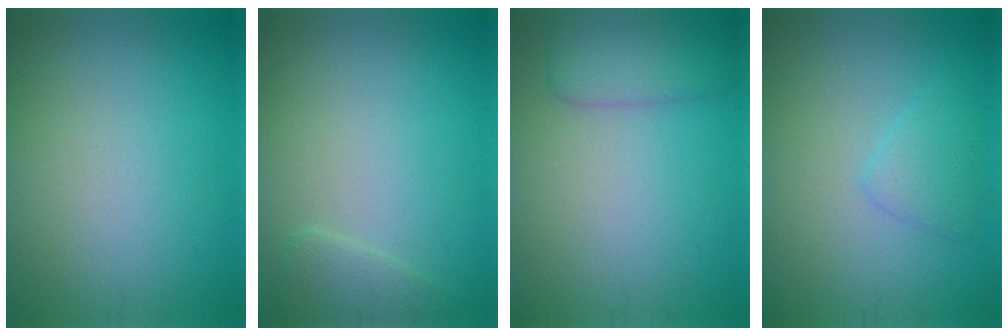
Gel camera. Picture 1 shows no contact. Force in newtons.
{"total": 1.6, "press": 1.6, "slide": 0.2}
{"total": 3.1, "press": 3.1, "slide": 0.2}
{"total": 1.8, "press": 1.8, "slide": 0.2}